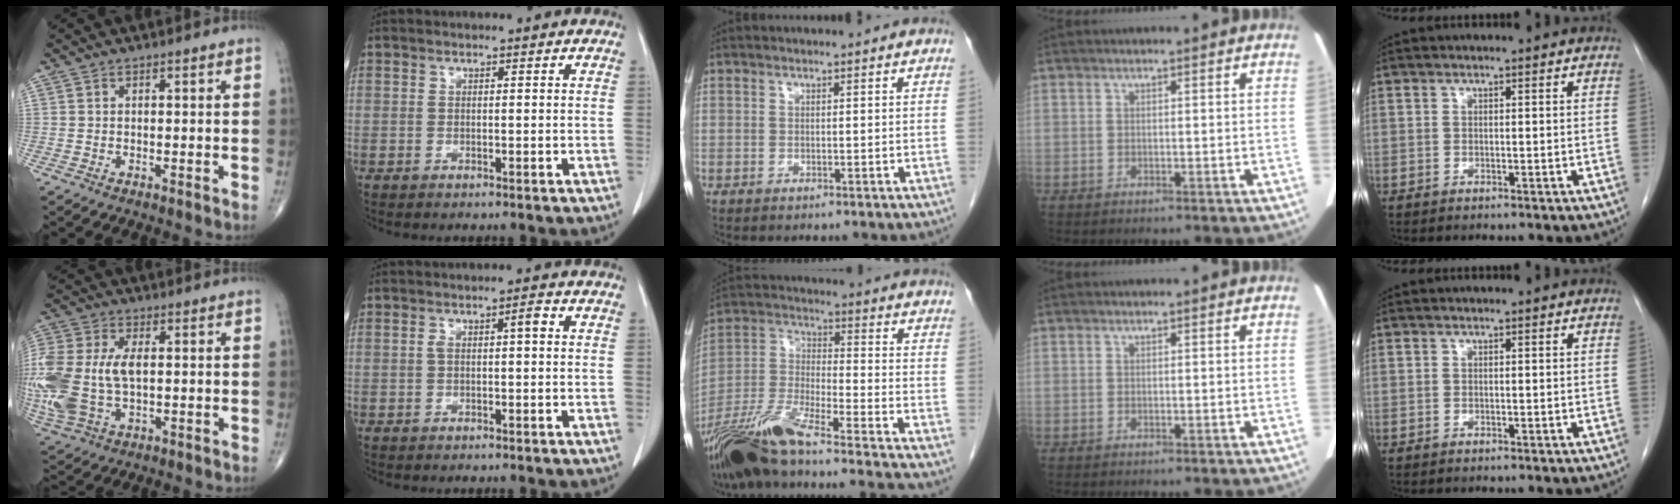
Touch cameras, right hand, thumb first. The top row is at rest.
{"thumb": {"total": 20.3, "force": [-0.5, 12.1, 16.3], "torque": [-0.435, -0.003, 0.003]}, "index": {"total": 2.7, "force": [0.4, 0.6, 2.6], "torque": [-0.049, 0.013, 0.008]}, "middle": {"total": 19.4, "force": [-16.3, -0.7, 10.4], "torque": [-0.232, -0.024, -0.301]}}